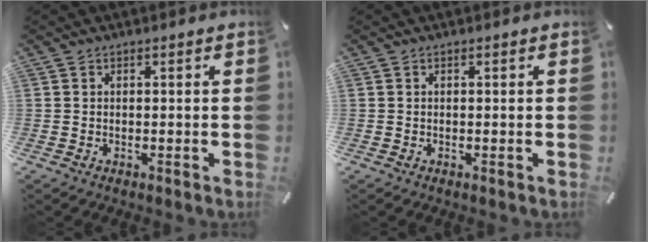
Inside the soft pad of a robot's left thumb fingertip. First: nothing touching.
{"total": 0.0}